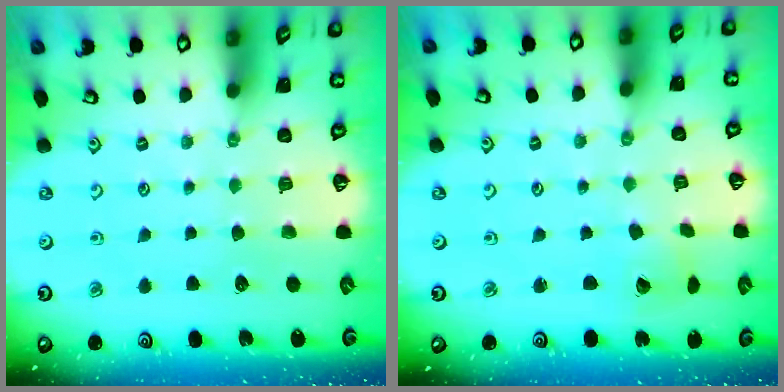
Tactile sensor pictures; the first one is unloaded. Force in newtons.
{"total": 3.6, "press": 3.5, "slide": 0.4}